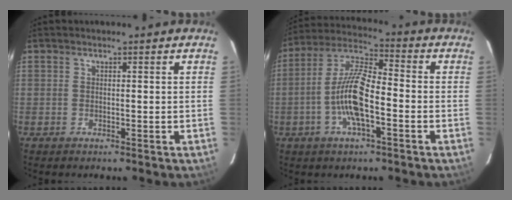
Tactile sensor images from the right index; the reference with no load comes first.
{"total": 11.4, "force": [-2.9, 2.8, 10.6], "torque": [-0.218, 0.012, -0.056]}